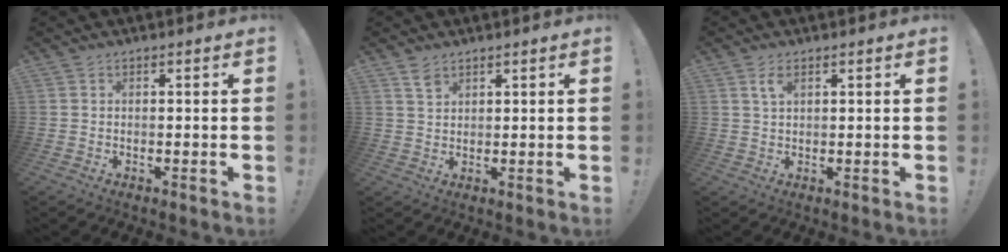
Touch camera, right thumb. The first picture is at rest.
{"total": 3.1, "force": [2.3, 1.7, 1.3], "torque": [-0.009, -0.016, 0.040]}
{"total": 3.2, "force": [1.6, 1.4, 2.4], "torque": [-0.037, -0.004, 0.025]}